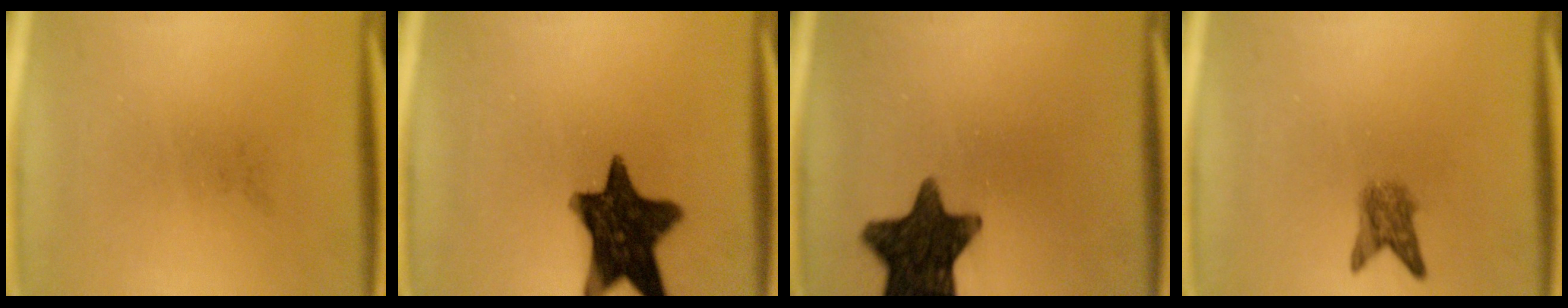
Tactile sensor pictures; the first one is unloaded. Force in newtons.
{"total": 14.4}
{"total": 13.7}
{"total": 3.2}